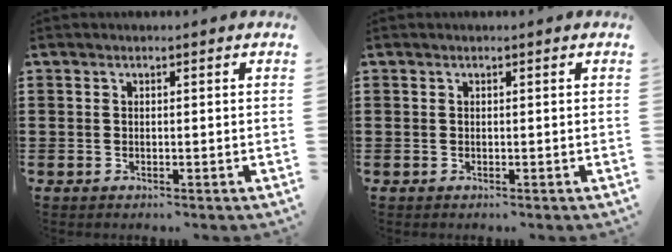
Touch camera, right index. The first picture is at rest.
{"total": 0.0}